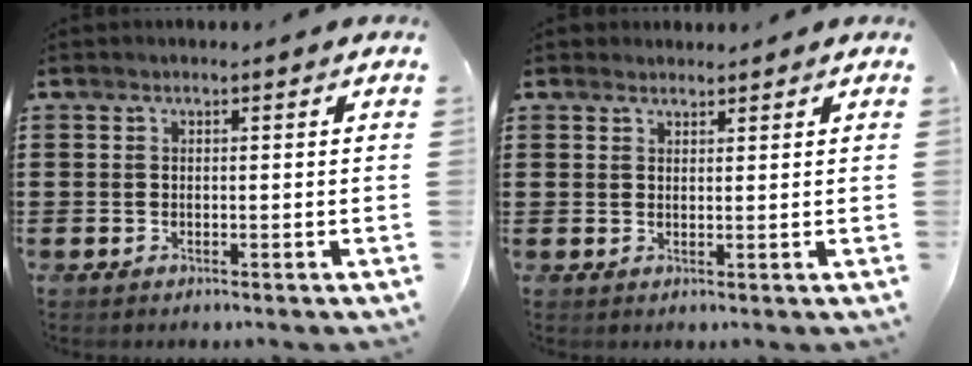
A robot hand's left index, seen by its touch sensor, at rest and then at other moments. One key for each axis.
{"total": 1.6, "fx": 1.5, "fy": 0.5, "fz": 0.1, "tx": -0.005, "ty": 0.003, "tz": 0.031}